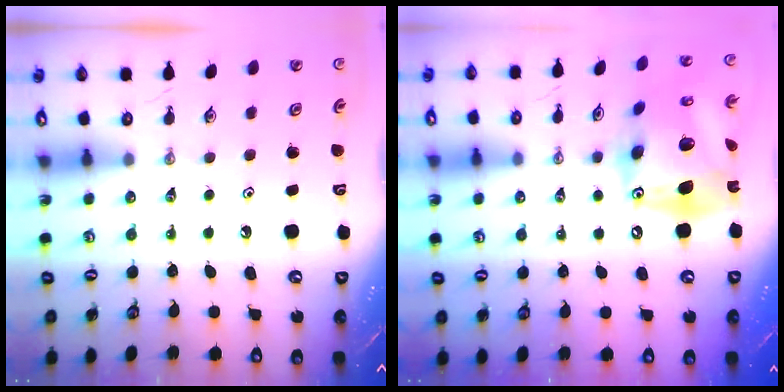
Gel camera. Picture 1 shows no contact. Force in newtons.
{"total": 21.2, "press": 21.1, "slide": 2.5}